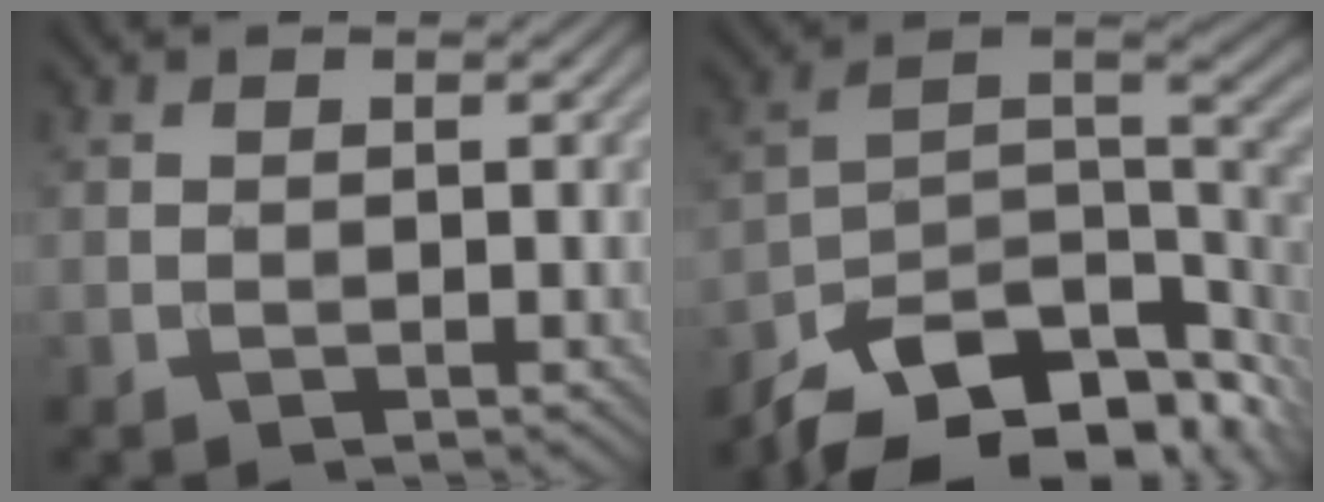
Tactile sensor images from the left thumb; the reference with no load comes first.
{"total": 14.1, "force": [-9.7, 6.3, 8.1], "torque": [-0.169, -0.018, -0.150]}